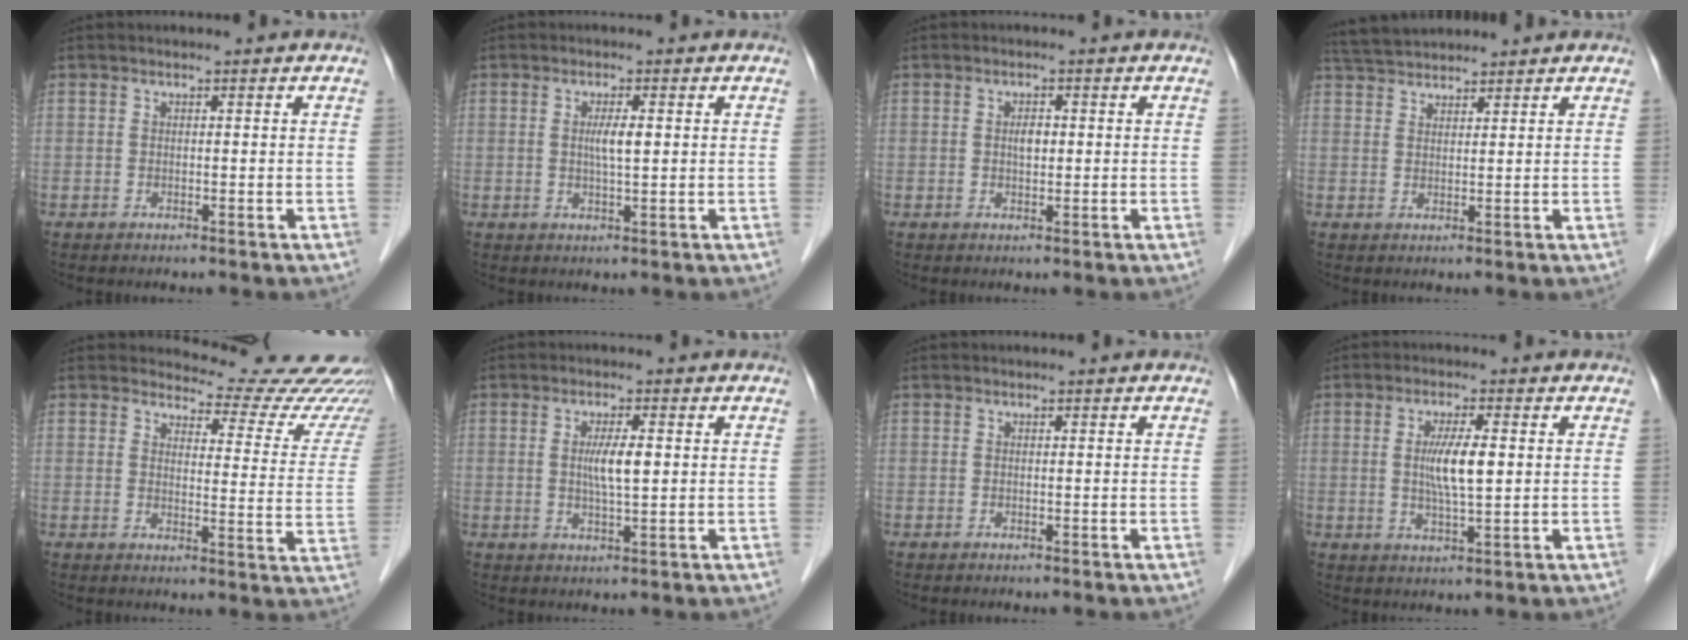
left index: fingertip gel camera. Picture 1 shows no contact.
{"total": 2.8, "force": [0.4, 0.3, 2.7], "torque": [-0.050, 0.000, 0.007]}
{"total": 1.8, "force": [0.2, 0.9, 1.5], "torque": [-0.028, 0.002, 0.003]}
{"total": 5.6, "force": [5.3, 0.8, 1.3], "torque": [-0.029, 0.037, 0.098]}
{"total": 16.2, "force": [15.9, 3.1, 0.9], "torque": [0.029, -0.094, 0.146]}
{"total": 3.9, "force": [0.5, 0.5, 3.9], "torque": [-0.070, -0.003, 0.008]}
{"total": 0.0}
{"total": 5.7, "force": [0.7, 0.7, 5.6], "torque": [-0.107, -0.003, 0.011]}